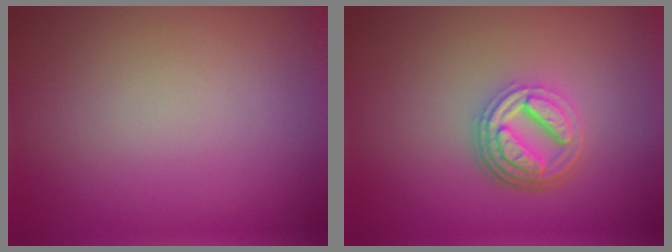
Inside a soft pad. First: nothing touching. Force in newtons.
{"total": 4.8, "press": 3.5, "slide": 3.4}